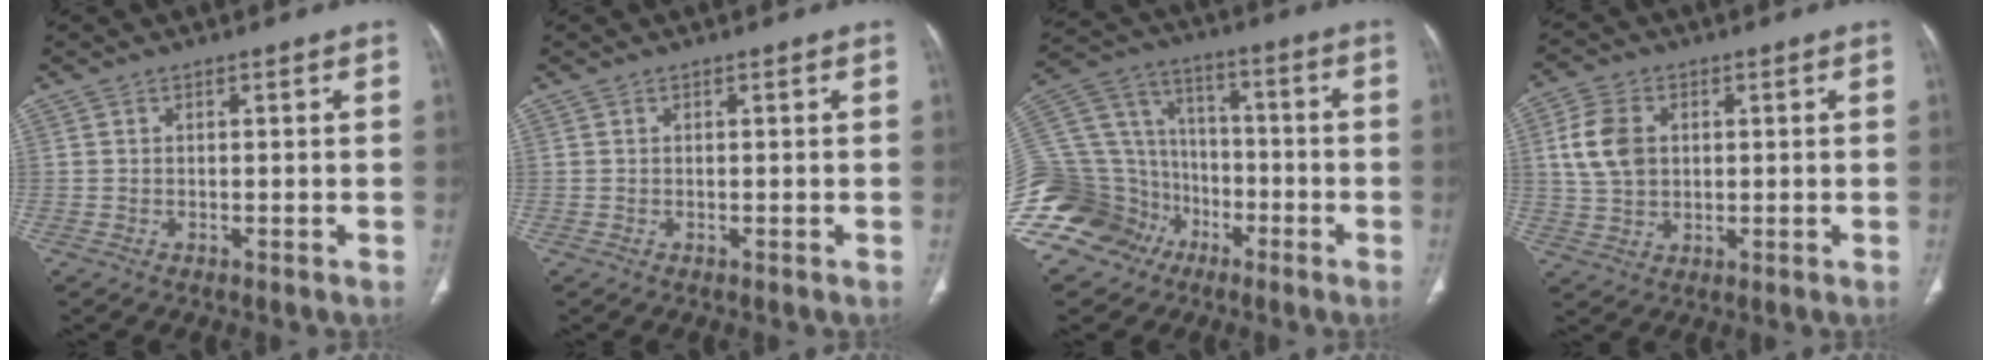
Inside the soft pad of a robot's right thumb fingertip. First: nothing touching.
{"total": 0.0}
{"total": 22.9, "force": [-10.6, 18.3, 8.9], "torque": [-0.192, 0.083, -0.179]}
{"total": 8.9, "force": [1.8, 6.4, 5.8], "torque": [-0.108, 0.001, 0.038]}